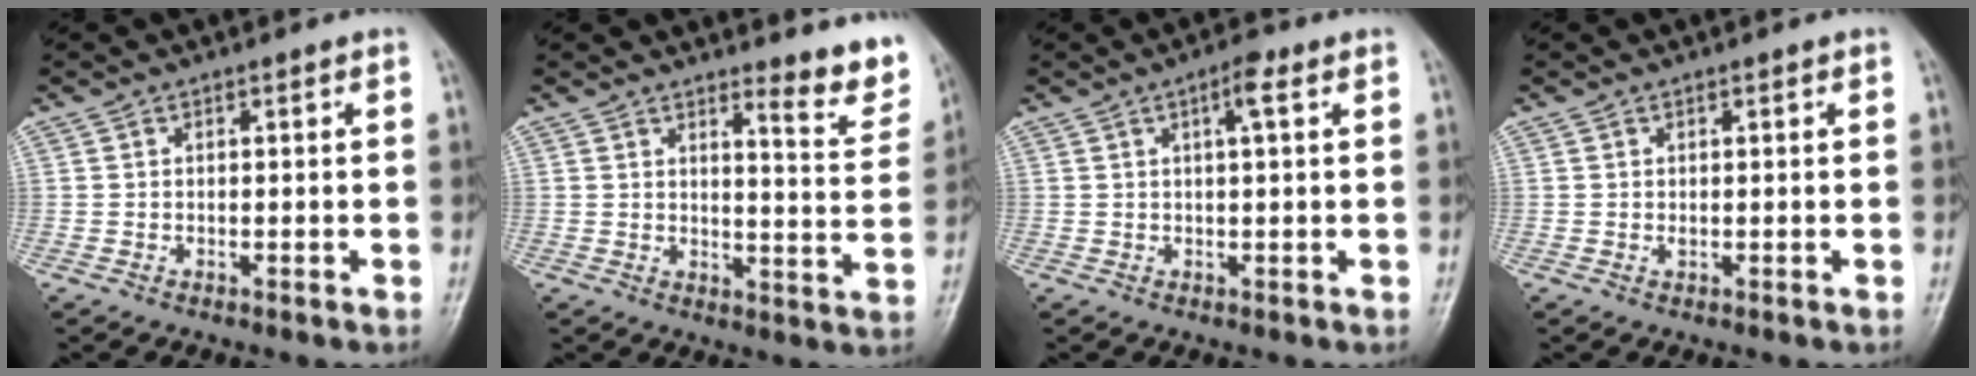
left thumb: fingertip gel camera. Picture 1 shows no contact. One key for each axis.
{"total": 7.7, "fx": 6.0, "fy": 1.7, "fz": 4.4, "tx": -0.037, "ty": -0.055, "tz": 0.073}
{"total": 3.5, "fx": 1.5, "fy": 0.8, "fz": 3.1, "tx": -0.051, "ty": 0.005, "tz": 0.021}
{"total": 0.9, "fx": 0.3, "fy": 0.5, "fz": 0.7, "tx": -0.010, "ty": -0.002, "tz": 0.007}